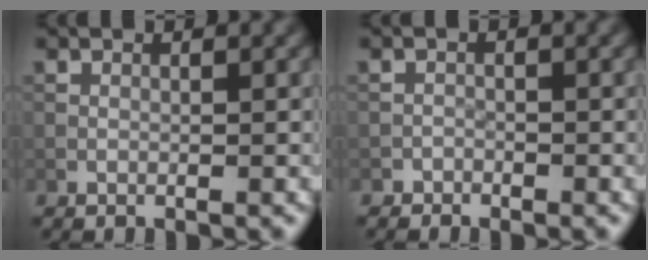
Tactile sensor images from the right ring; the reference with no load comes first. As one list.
[{"total": 1.3, "force": [-1.0, 0.7, -0.2], "torque": [0.004, 0.009, -0.016]}]